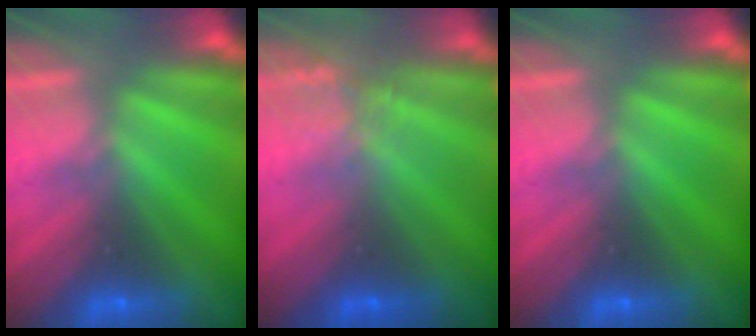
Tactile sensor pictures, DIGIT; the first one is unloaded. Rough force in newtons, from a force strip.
{"total": 2.7}
{"total": 0.0}